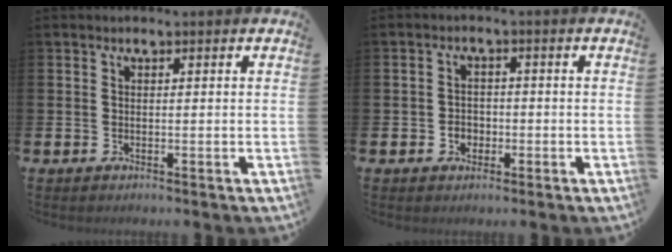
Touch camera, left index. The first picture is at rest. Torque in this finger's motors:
{"motor_torque": [0.21, -0.02, 0.01, 0.05]}